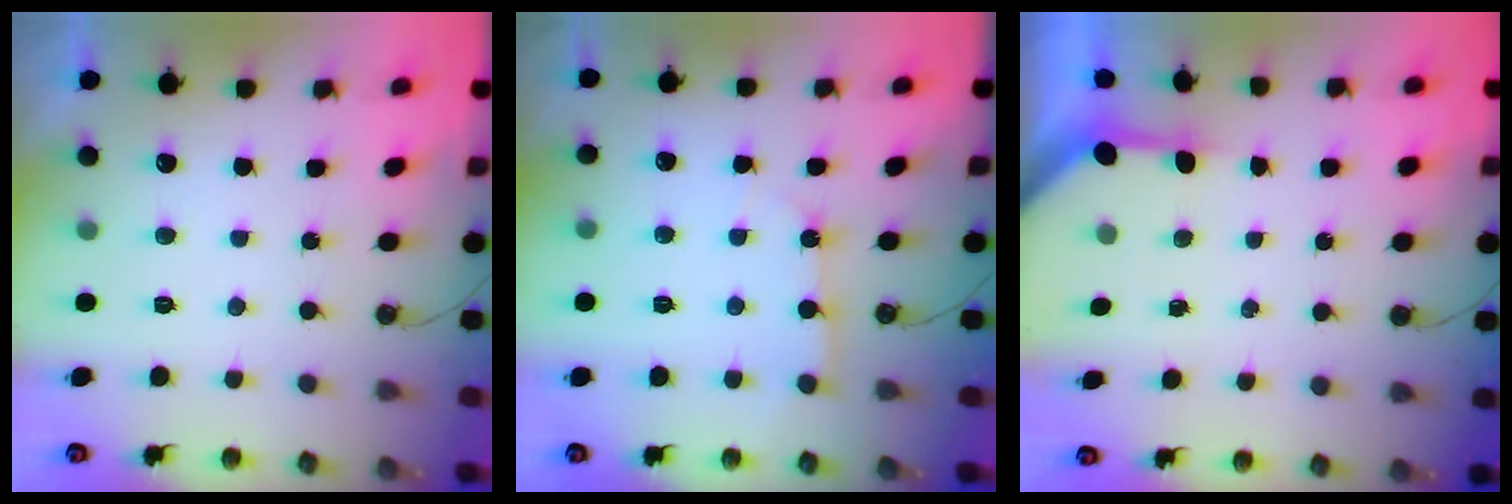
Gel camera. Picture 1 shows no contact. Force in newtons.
{"total": 3.2, "press": 3.2, "slide": 0.5}
{"total": 3.3, "press": 3.3, "slide": 0.3}